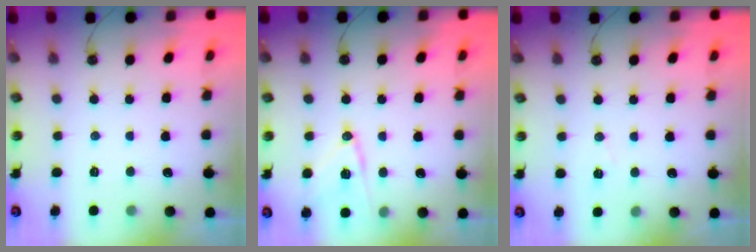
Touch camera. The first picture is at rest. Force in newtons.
{"total": 12.0, "press": 11.7, "slide": 2.7}
{"total": 6.2, "press": 4.2, "slide": 4.5}